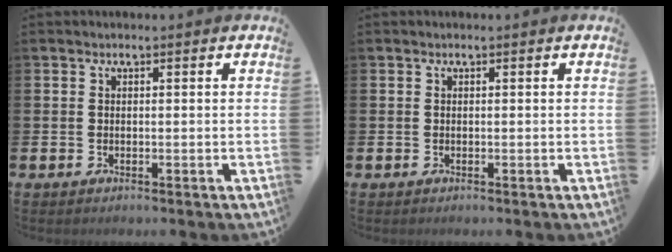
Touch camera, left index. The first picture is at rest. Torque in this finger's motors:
{"motor_torque": [0.00, 0.00, 0.00, 0.01]}